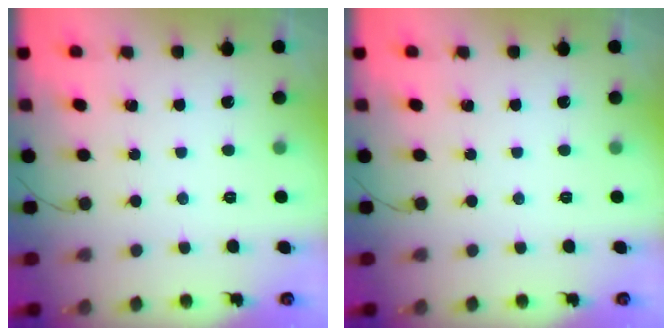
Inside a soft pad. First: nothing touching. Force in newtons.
{"total": 0.0}